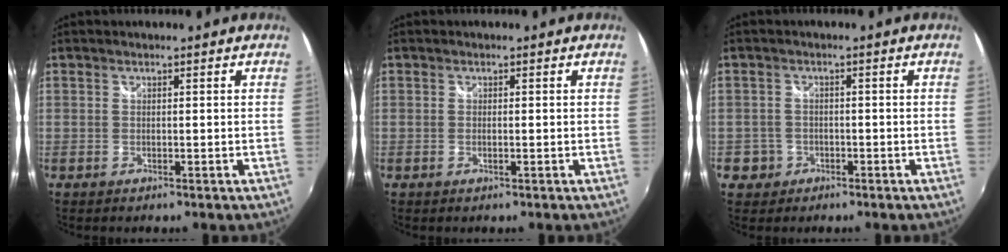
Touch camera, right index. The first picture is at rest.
{"total": 0.8, "force": [-0.2, 0.1, 0.8], "torque": [-0.015, 0.001, -0.005]}
{"total": 3.6, "force": [-1.4, 3.3, 0.5], "torque": [-0.024, 0.008, -0.024]}